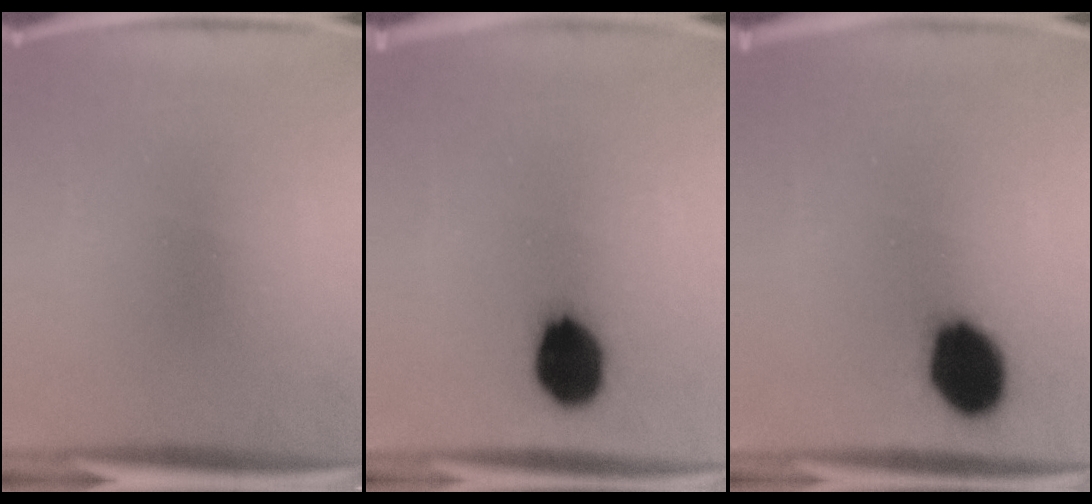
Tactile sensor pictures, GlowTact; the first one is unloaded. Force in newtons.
{"total": 12.0}
{"total": 13.6}